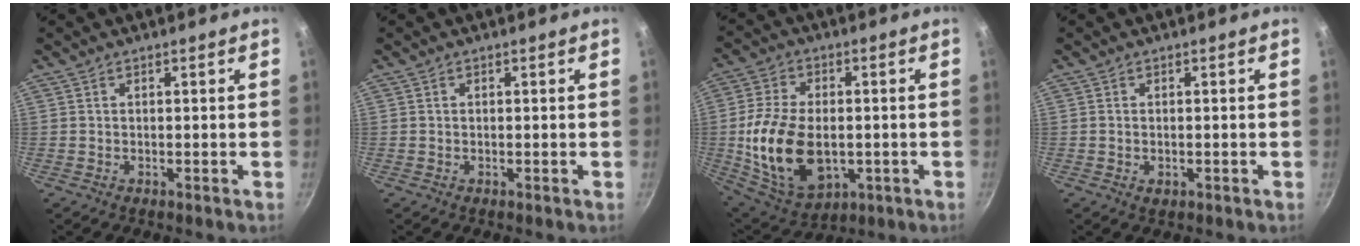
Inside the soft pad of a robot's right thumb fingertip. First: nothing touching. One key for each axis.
{"total": 0.0}
{"total": 18.1, "fx": -2.1, "fy": 11.4, "fz": 13.9, "tx": -0.254, "ty": -0.001, "tz": -0.023}
{"total": 1.4, "fx": -0.3, "fy": 0.9, "fz": 1.0, "tx": -0.016, "ty": -0.001, "tz": -0.004}